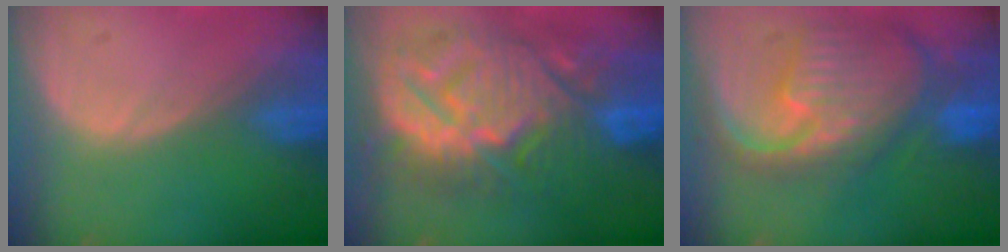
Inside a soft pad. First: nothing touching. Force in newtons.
{"total": 13.9, "press": 13.8, "slide": 1.4}
{"total": 11.9, "press": 10.4, "slide": 5.9}